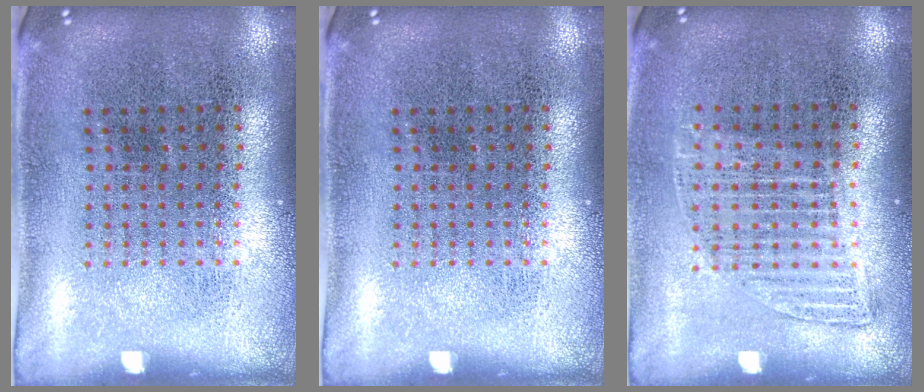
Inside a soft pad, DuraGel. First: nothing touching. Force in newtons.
{"total": 0.0}
{"total": 1.1, "press": 1.0, "slide": 0.5}